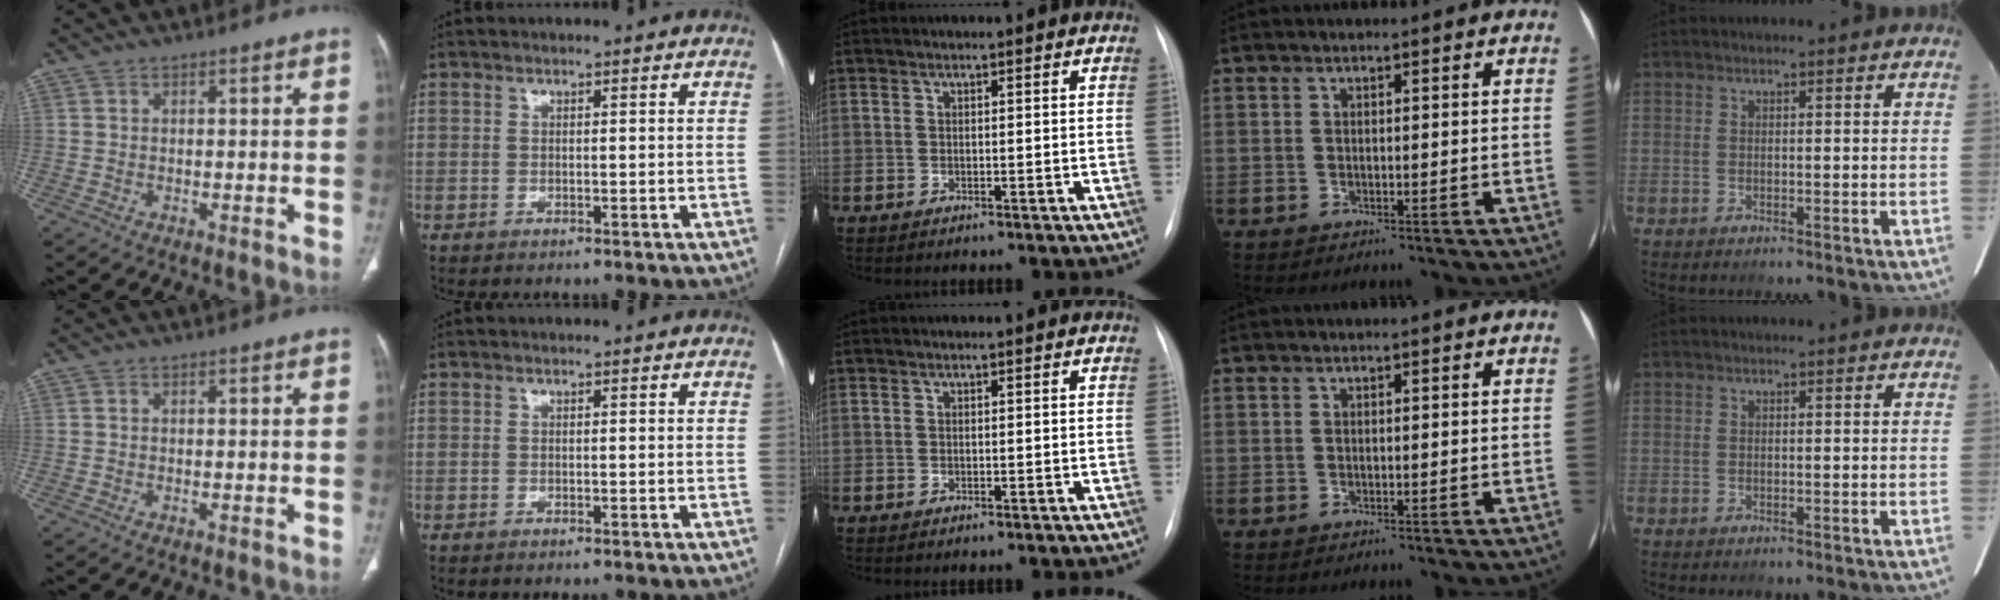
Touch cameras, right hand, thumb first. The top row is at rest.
{}